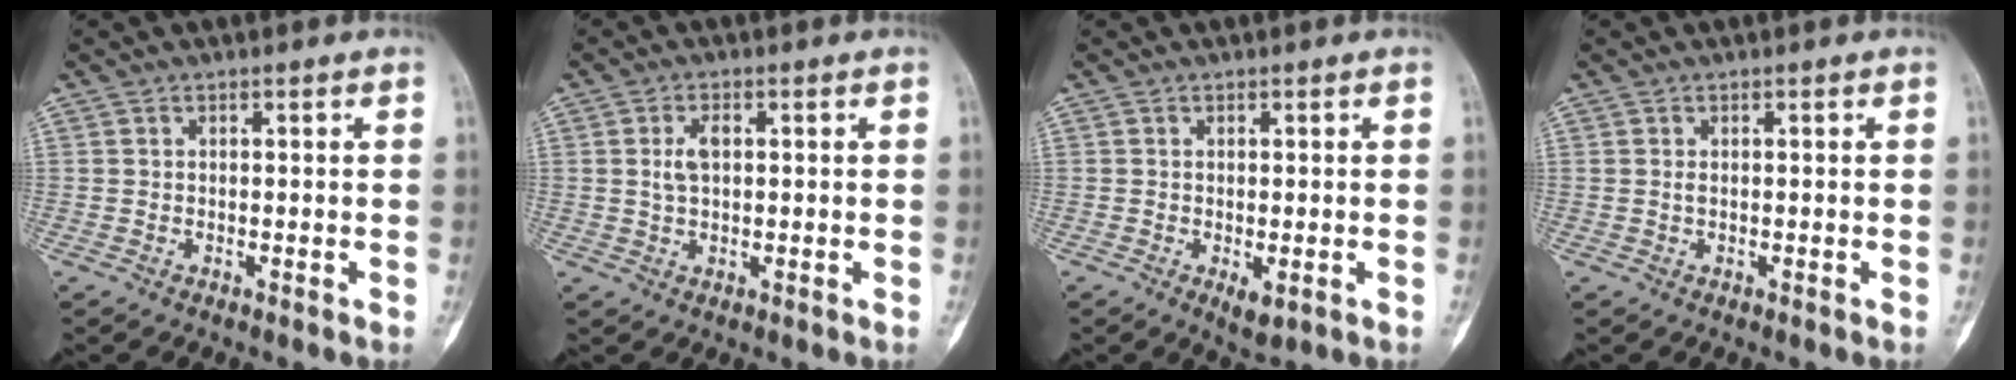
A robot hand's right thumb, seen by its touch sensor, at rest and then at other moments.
{"total": 3.7, "force": [0.7, 2.1, 3.0], "torque": [-0.059, 0.003, 0.014]}
{"total": 2.7, "force": [-0.9, 1.1, 2.3], "torque": [-0.036, -0.007, -0.006]}
{"total": 0.6, "force": [0.1, 0.3, 0.5], "torque": [-0.011, 0.000, 0.002]}